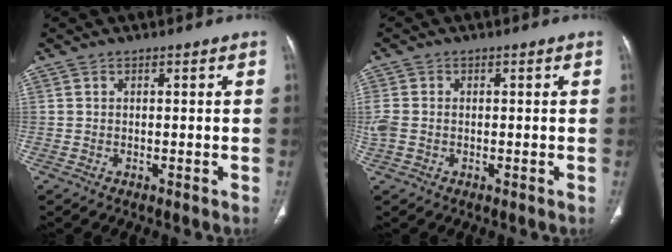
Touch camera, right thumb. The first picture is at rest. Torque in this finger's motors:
{"motor_torque": [0.09, 0.07, 0.62, 0.08, 0.02]}